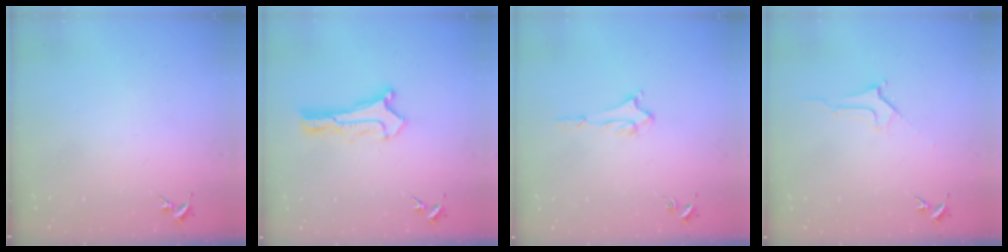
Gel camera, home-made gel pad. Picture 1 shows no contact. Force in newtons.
{"total": 0.8, "press": 0.8, "slide": 0.0}
{"total": 1.5, "press": 1.5, "slide": 0.2}
{"total": 2.8, "press": 2.8, "slide": 0.4}